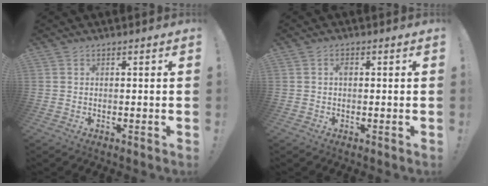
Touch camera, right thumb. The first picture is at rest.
{"total": 1.1, "force": [-0.1, 0.7, 0.8], "torque": [-0.010, 0.004, -0.004]}